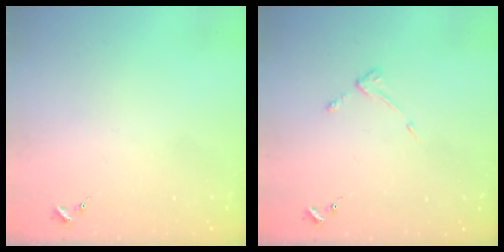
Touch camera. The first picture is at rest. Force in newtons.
{"total": 3.5, "press": 3.4, "slide": 0.5}